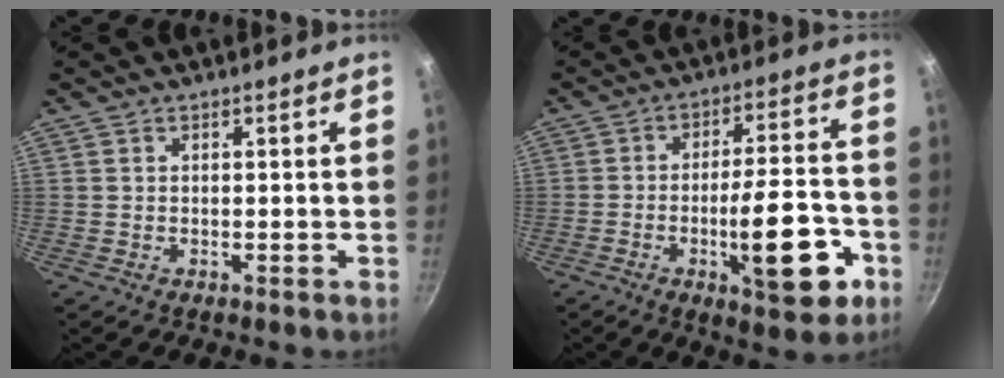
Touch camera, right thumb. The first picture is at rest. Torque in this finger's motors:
{"motor_torque": [3.45, 1.52, 1.65, -1.12, 0.35]}